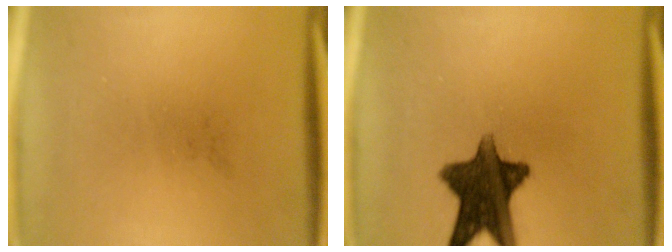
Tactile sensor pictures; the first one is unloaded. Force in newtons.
{"total": 12.3}